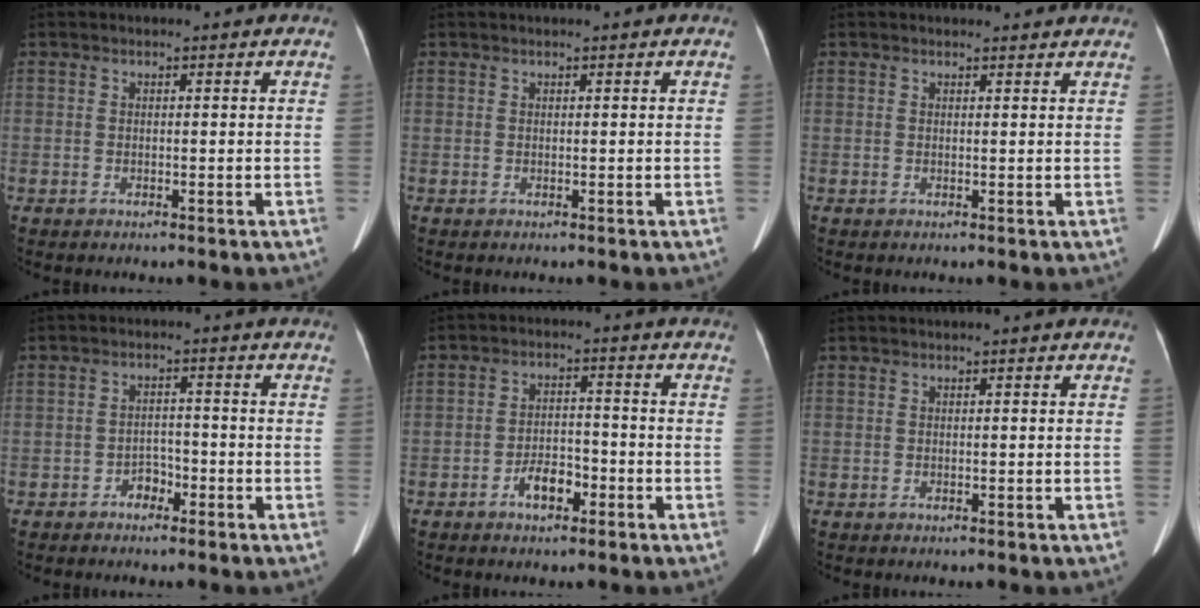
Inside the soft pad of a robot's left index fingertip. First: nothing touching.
{"total": 0.0}
{"total": 3.3, "force": [3.2, 0.5, 0.5], "torque": [-0.010, 0.009, 0.029]}
{"total": 2.5, "force": [-1.7, 1.5, 0.9], "torque": [-0.011, 0.007, -0.029]}
{"total": 4.4, "force": [-2.5, 2.1, 2.8], "torque": [-0.053, 0.010, -0.043]}
{"total": 0.0}